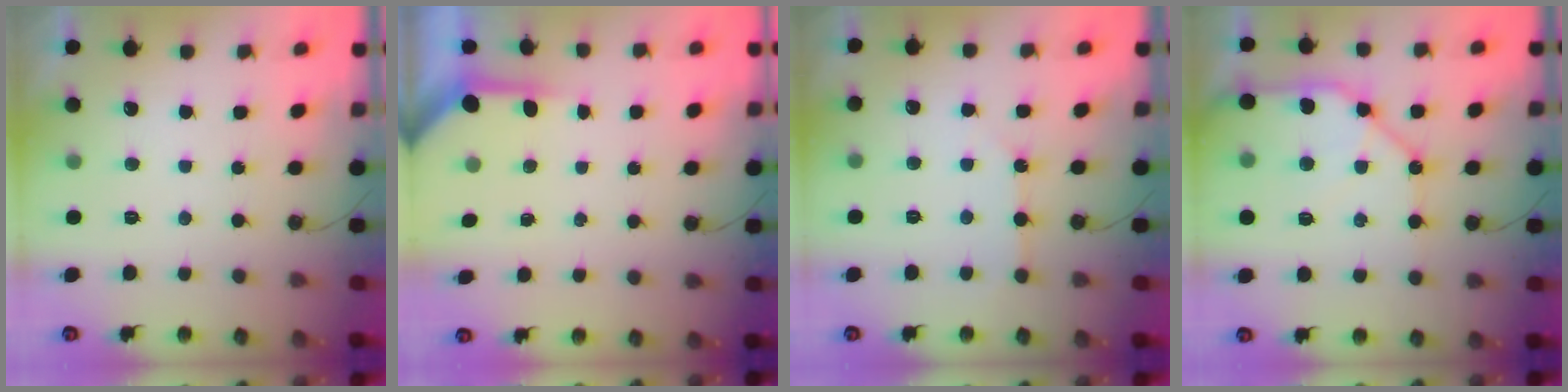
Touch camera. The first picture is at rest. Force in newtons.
{"total": 3.8, "press": 3.8, "slide": 0.4}
{"total": 2.2, "press": 2.2, "slide": 0.3}
{"total": 14.0, "press": 13.9, "slide": 1.6}